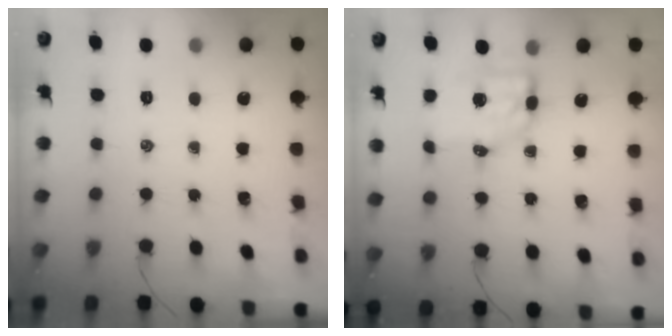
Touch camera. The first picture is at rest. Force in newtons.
{"total": 7.0, "press": 6.9, "slide": 1.0}